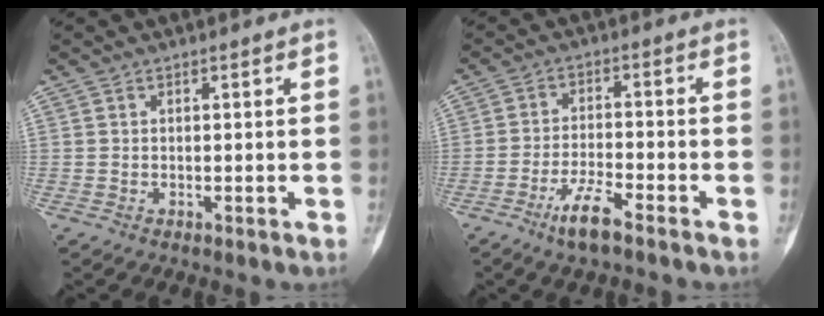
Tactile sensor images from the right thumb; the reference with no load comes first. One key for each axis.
{"total": 6.3, "fx": -4.3, "fy": 1.2, "fz": 4.5, "tx": -0.090, "ty": 0.021, "tz": -0.081}